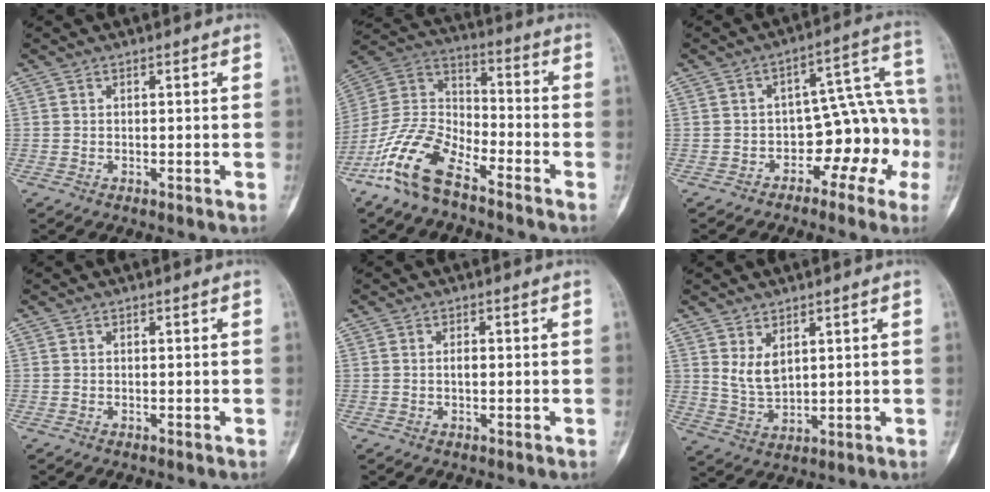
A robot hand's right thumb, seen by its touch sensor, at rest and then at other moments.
{"total": 14.7, "force": [-9.7, 6.2, 9.1], "torque": [-0.186, 0.062, -0.198]}
{"total": 11.9, "force": [-4.6, 7.3, 8.1], "torque": [-0.049, 0.090, -0.060]}
{"total": 0.0}
{"total": 1.3, "force": [0.0, 0.7, 1.1], "torque": [-0.019, 0.002, 0.001]}
{"total": 5.4, "force": [2.4, 3.1, 3.7], "torque": [-0.061, -0.023, 0.061]}